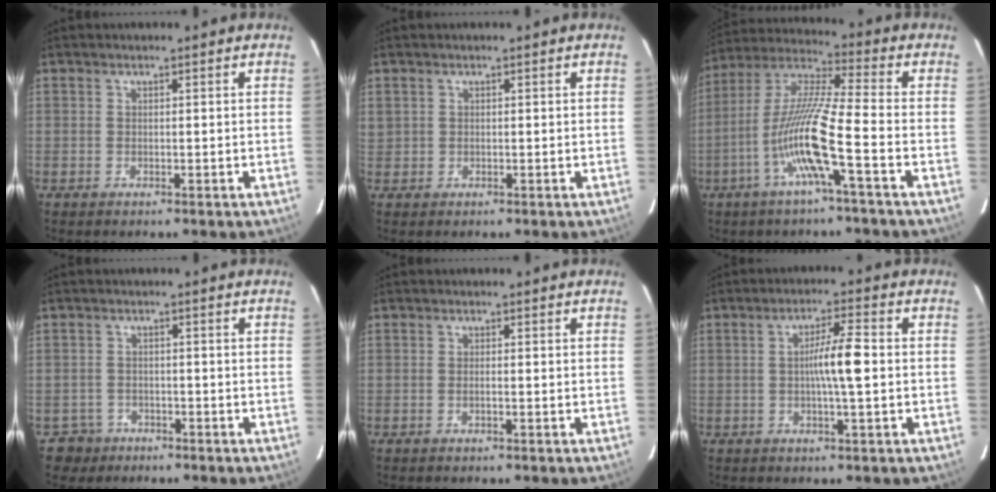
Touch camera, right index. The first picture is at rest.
{"total": 1.3, "force": [0.5, 1.2, 0.3], "torque": [-0.007, 0.014, 0.012]}
{"total": 13.0, "force": [-4.6, -0.3, 12.2], "torque": [-0.249, 0.005, -0.096]}
{"total": 3.5, "force": [-1.9, 2.9, -0.8], "torque": [0.013, 0.011, -0.031]}
{"total": 0.8, "force": [-0.2, 0.1, 0.8], "torque": [-0.016, 0.001, -0.003]}
{"total": 5.9, "force": [-0.2, 0.1, 5.9], "torque": [-0.105, 0.006, -0.006]}